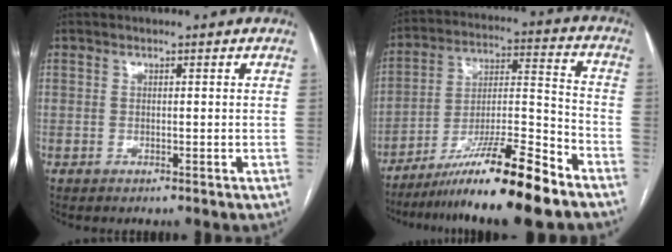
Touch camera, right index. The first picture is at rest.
{"total": 16.8, "force": [-12.7, -0.3, 11.1], "torque": [-0.196, -0.013, -0.219]}